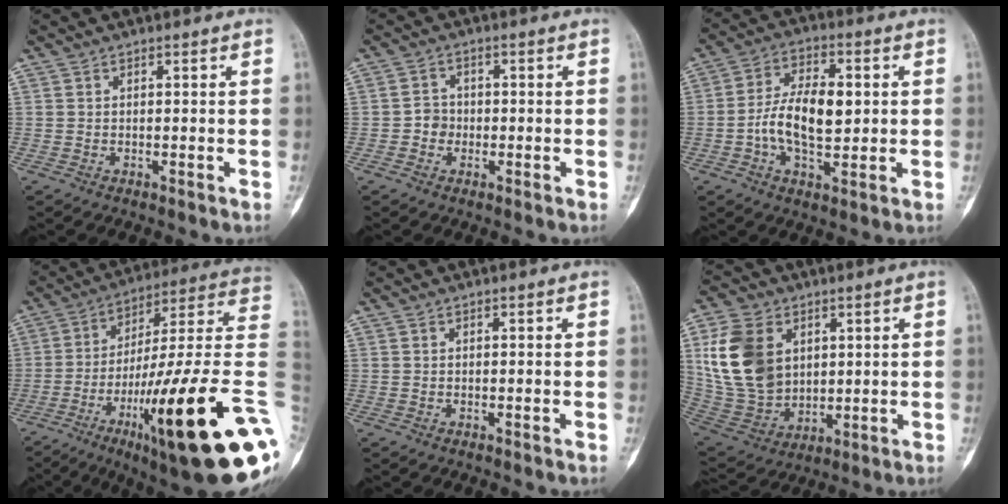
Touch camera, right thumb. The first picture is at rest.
{"total": 3.0, "force": [-0.7, 2.7, 1.0], "torque": [0.000, 0.009, -0.019]}
{"total": 11.5, "force": [-0.2, 6.1, 9.8], "torque": [-0.166, 0.012, -0.006]}
{"total": 31.9, "force": [-9.1, 5.0, 30.2], "torque": [-0.389, 0.040, -0.144]}
{"total": 0.0}
{"total": 16.5, "force": [4.6, 12.0, 10.4], "torque": [-0.186, -0.014, 0.104]}